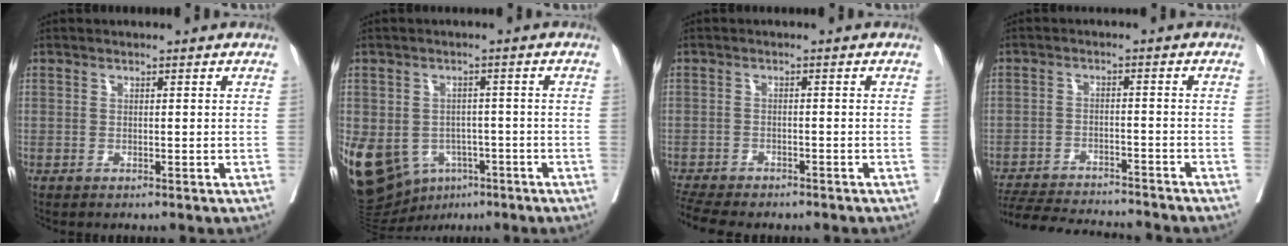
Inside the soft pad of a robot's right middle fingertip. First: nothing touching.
{"total": 18.9, "force": [-7.7, 14.6, 9.2], "torque": [-0.245, -0.001, -0.100]}
{"total": 9.4, "force": [-8.0, 2.6, 4.1], "torque": [-0.078, -0.004, -0.121]}
{"total": 16.0, "force": [-15.0, 1.8, 5.3], "torque": [-0.102, -0.016, -0.214]}